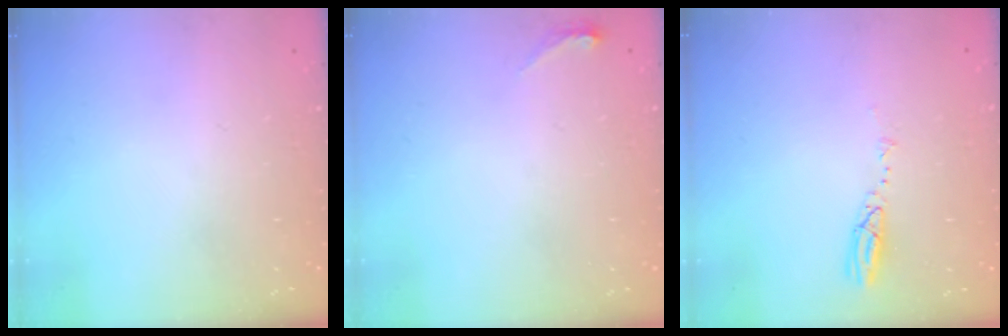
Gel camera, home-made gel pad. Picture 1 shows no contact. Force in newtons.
{"total": 3.7, "press": 3.4, "slide": 1.5}
{"total": 3.7, "press": 3.7, "slide": 0.4}